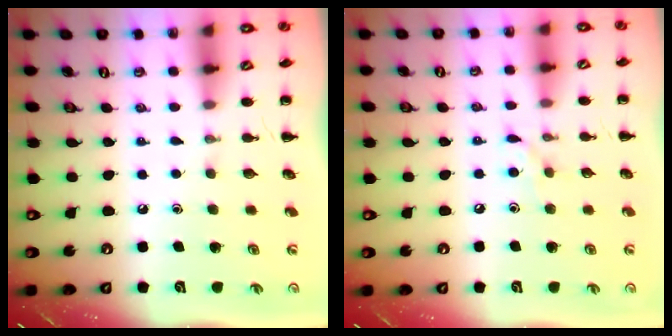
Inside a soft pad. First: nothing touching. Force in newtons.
{"total": 6.5, "press": 6.2, "slide": 2.2}